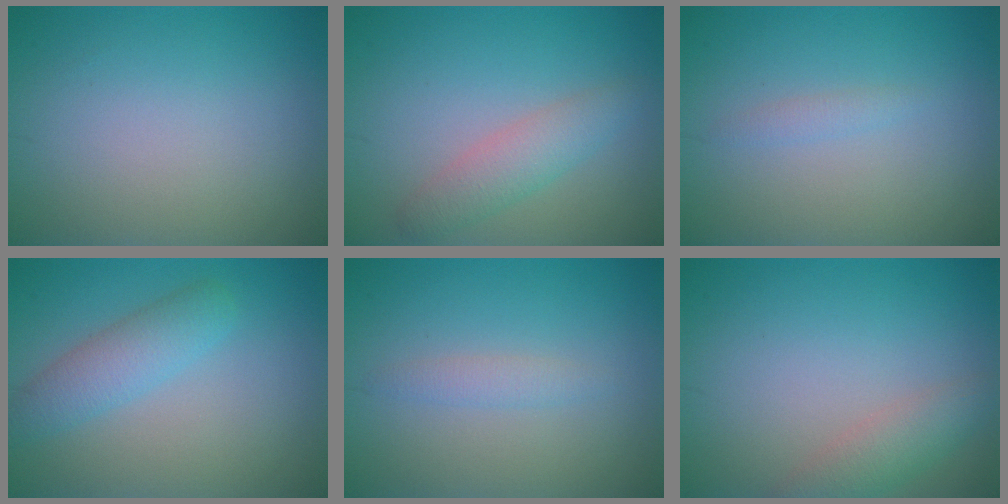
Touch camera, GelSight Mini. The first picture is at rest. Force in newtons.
{"total": 2.7, "press": 2.7, "slide": 0.1}
{"total": 0.8, "press": 0.8, "slide": 0.0}
{"total": 3.3, "press": 3.3, "slide": 0.0}
{"total": 1.3, "press": 1.3, "slide": 0.2}
{"total": 2.6, "press": 2.6, "slide": 0.1}